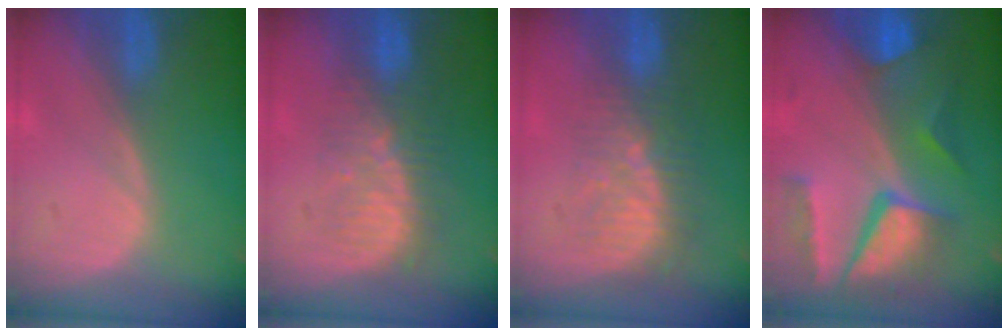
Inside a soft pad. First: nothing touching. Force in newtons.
{"total": 8.1, "press": 7.4, "slide": 3.3}
{"total": 8.6, "press": 7.5, "slide": 4.3}
{"total": 10.4, "press": 8.8, "slide": 5.5}